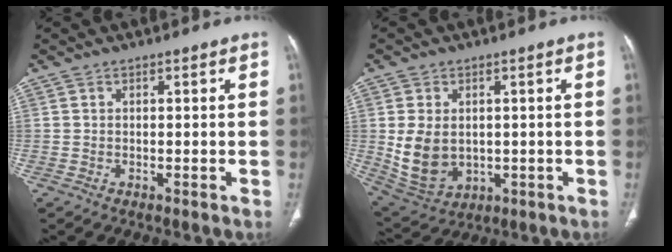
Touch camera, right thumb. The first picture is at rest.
{"total": 10.1, "force": [0.1, 7.3, 7.0], "torque": [-0.122, -0.007, 0.028]}